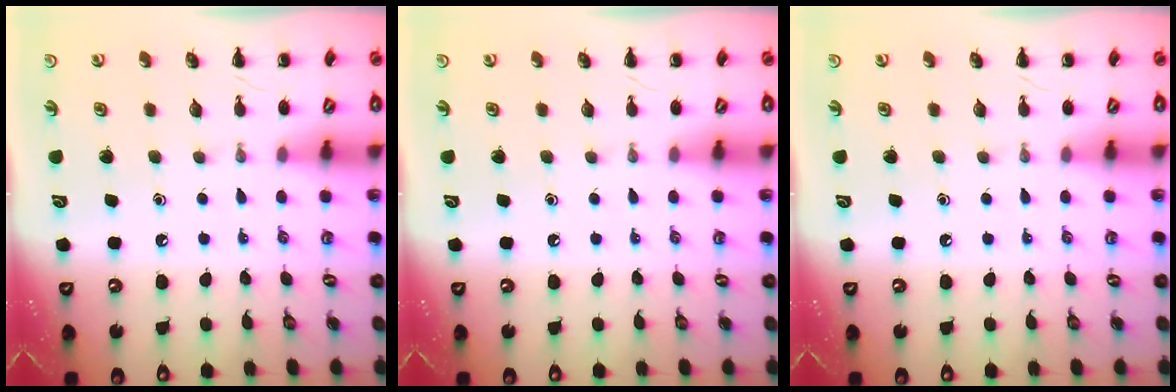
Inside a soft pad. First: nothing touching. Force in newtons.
{"total": 0.0}
{"total": 0.0}